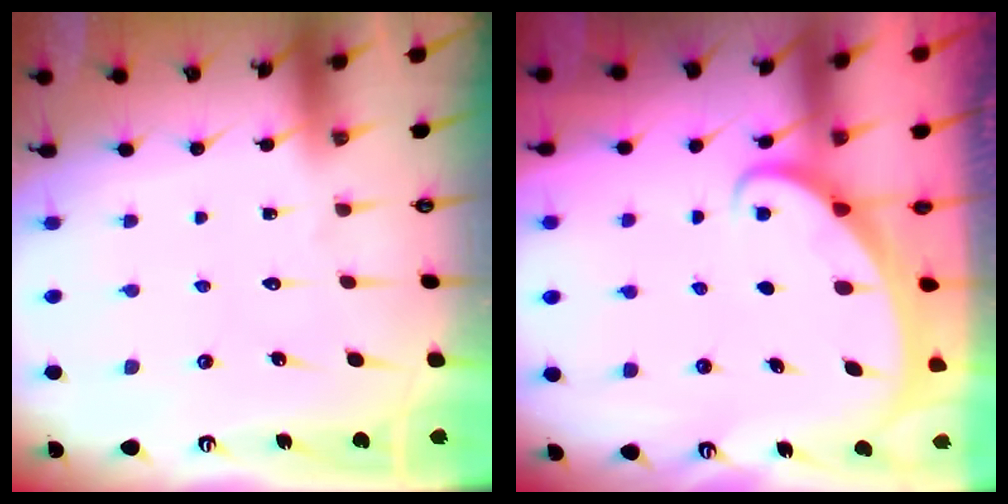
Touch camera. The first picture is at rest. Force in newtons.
{"total": 1.8, "press": 1.8, "slide": 0.1}